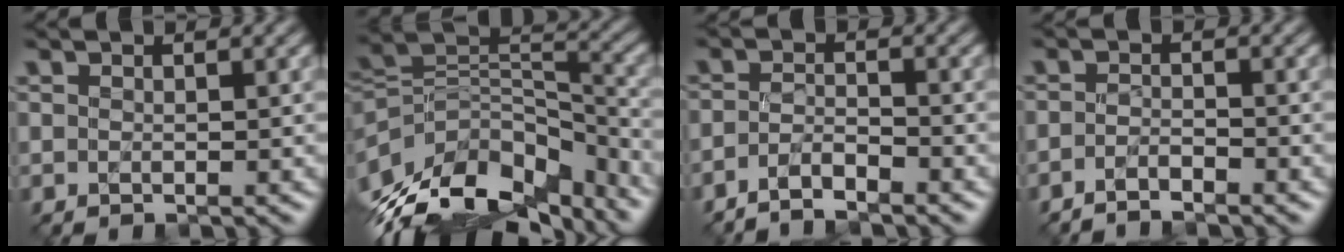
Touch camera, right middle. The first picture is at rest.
{"total": 11.4, "force": [-7.1, 6.5, 6.1], "torque": [-0.162, 0.017, -0.117]}
{"total": 2.5, "force": [-2.5, 0.0, 0.6], "torque": [-0.027, 0.008, -0.048]}
{"total": 1.7, "force": [-1.7, -0.2, 0.2], "torque": [-0.016, 0.006, -0.035]}